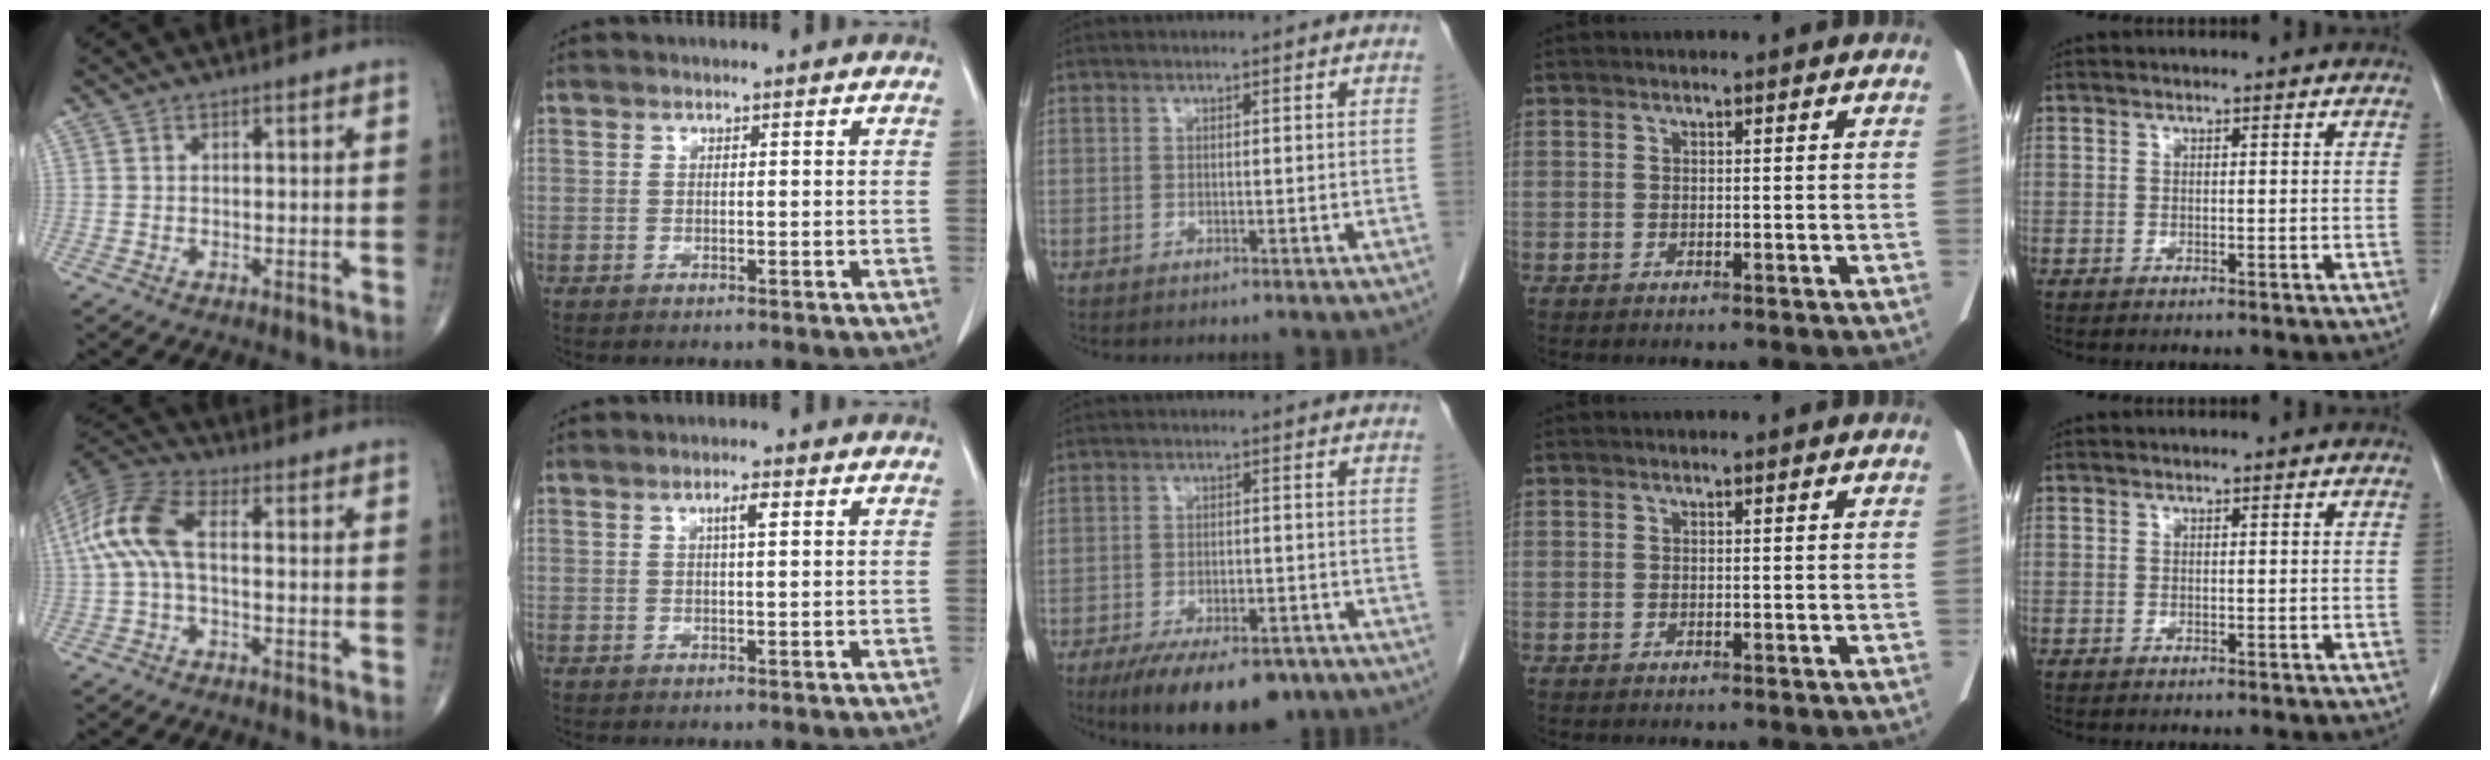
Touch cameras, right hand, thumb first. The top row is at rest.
{"thumb": {"total": 10.7, "force": [0.1, 4.8, 9.6], "torque": [-0.222, 0.033, -0.006]}, "index": {"total": 2.1, "force": [0.8, 0.2, 2.0], "torque": [-0.036, 0.002, 0.013]}, "middle": {"total": 12.9, "force": [-9.5, 4.8, 7.4], "torque": [-0.116, -0.008, -0.142]}}